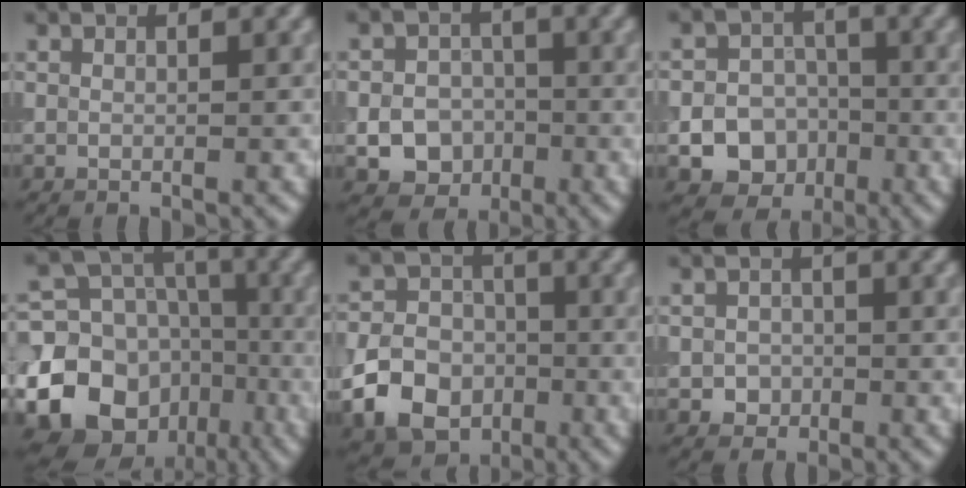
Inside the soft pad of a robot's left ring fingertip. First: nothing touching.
{"total": 5.5, "force": [-1.8, 4.7, 2.1], "torque": [-0.010, -0.005, -0.051]}
{"total": 9.9, "force": [-3.6, 8.9, 2.7], "torque": [-0.016, -0.032, -0.073]}
{"total": 15.1, "force": [-5.4, 12.6, 6.4], "torque": [-0.131, -0.028, -0.106]}
{"total": 7.5, "force": [-3.0, 5.8, 3.7], "torque": [-0.068, -0.006, -0.063]}
{"total": 1.7, "force": [-0.5, 1.6, 0.5], "torque": [0.002, 0.000, -0.012]}